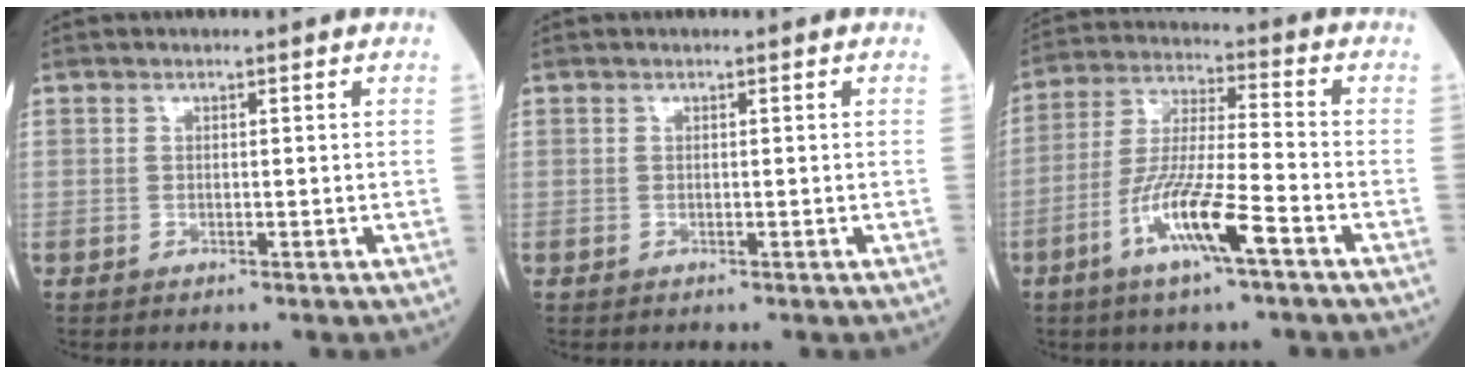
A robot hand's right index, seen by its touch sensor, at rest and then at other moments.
{"total": 0.0}
{"total": 11.8, "force": [-5.6, 0.7, 10.4], "torque": [-0.207, -0.011, -0.109]}